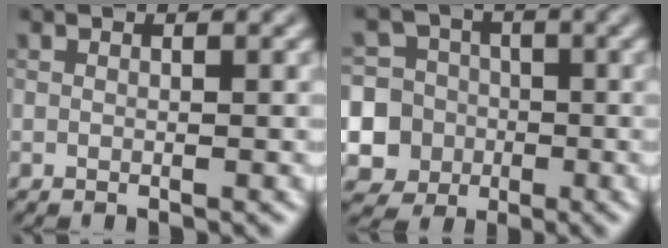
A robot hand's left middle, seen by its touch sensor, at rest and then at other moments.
{"total": 10.2, "force": [-2.3, 9.7, 1.8], "torque": [-0.065, 0.001, -0.060]}